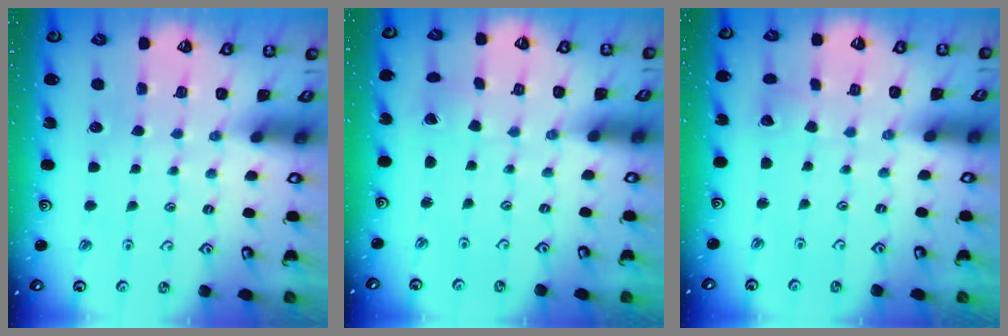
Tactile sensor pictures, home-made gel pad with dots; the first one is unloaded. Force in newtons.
{"total": 0.9, "press": 0.7, "slide": 0.5}
{"total": 2.6, "press": 2.6, "slide": 0.3}